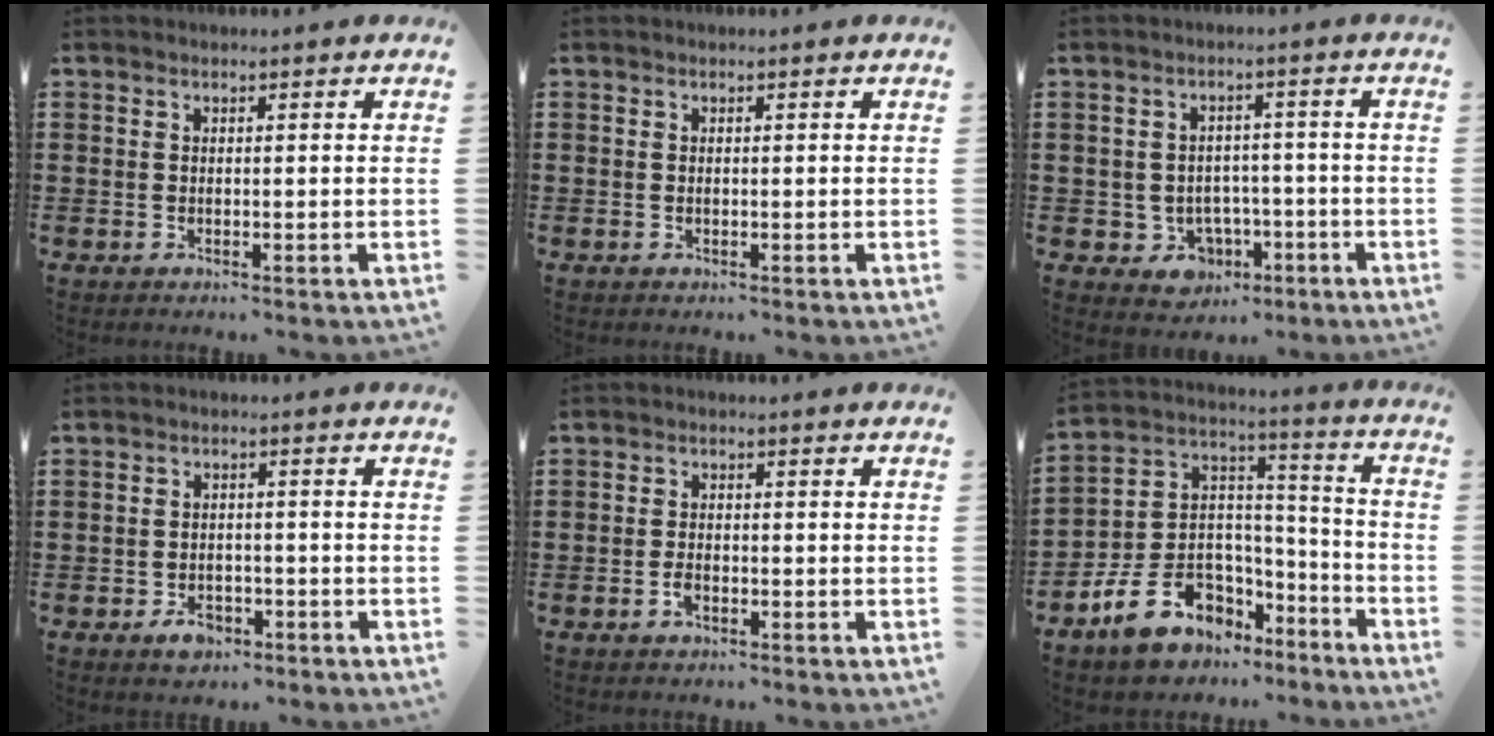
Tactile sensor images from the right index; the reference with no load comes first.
{"total": 0.0}
{"total": 4.2, "force": [-1.7, 3.6, 1.4], "torque": [-0.028, 0.007, -0.033]}
{"total": 2.8, "force": [-1.8, 1.7, 1.4], "torque": [-0.025, 0.001, -0.036]}
{"total": 1.9, "force": [-0.9, 0.9, 1.3], "torque": [-0.034, -0.002, -0.019]}
{"total": 10.5, "force": [-6.6, 7.4, 3.3], "torque": [-0.096, 0.028, -0.120]}